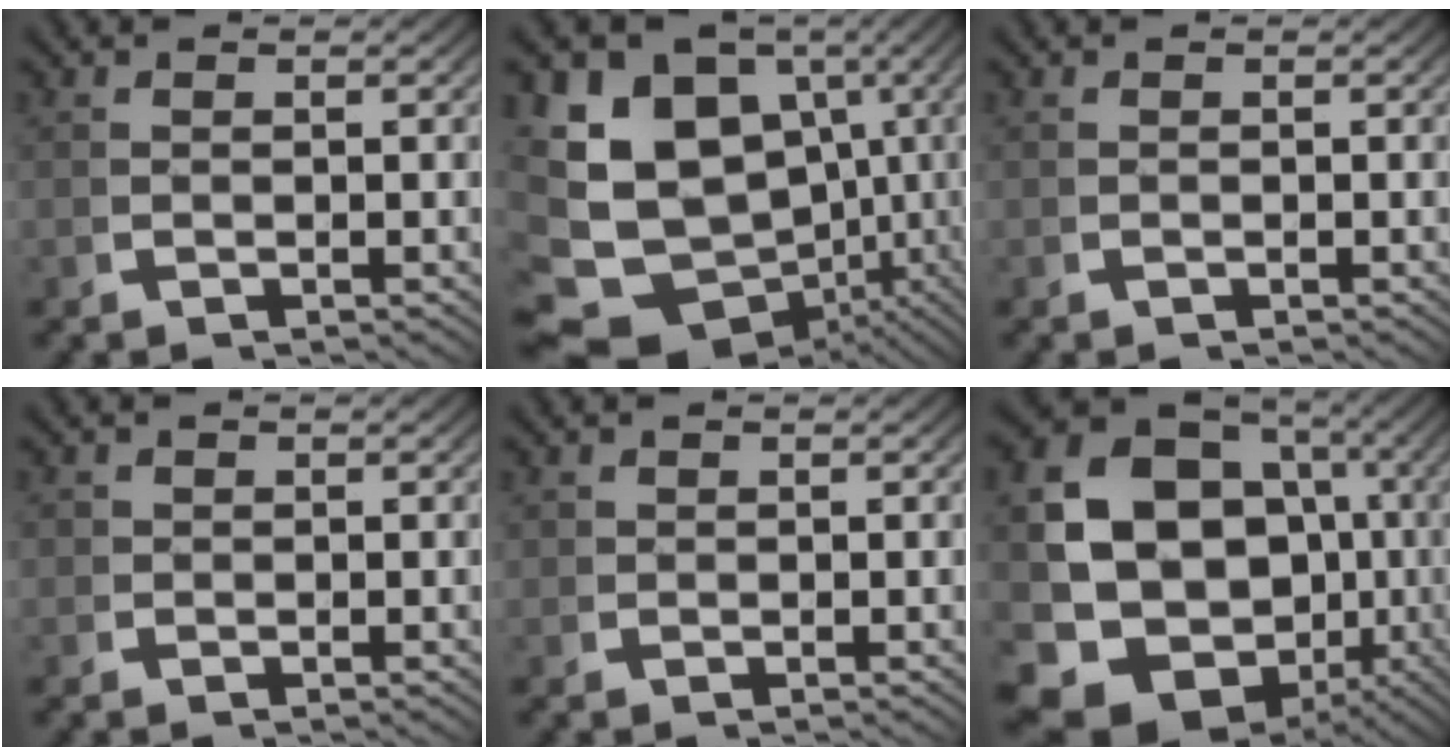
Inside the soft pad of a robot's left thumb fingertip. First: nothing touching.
{"total": 21.8, "force": [-3.4, 17.4, 12.7], "torque": [-0.274, -0.091, -0.030]}
{"total": 0.0}
{"total": 0.8, "force": [0.2, 0.7, 0.0], "torque": [0.001, -0.004, 0.002]}
{"total": 0.7, "force": [0.5, 0.5, 0.1], "torque": [0.002, -0.004, 0.009]}
{"total": 22.1, "force": [-2.0, 17.6, 13.2], "torque": [-0.291, -0.075, -0.019]}